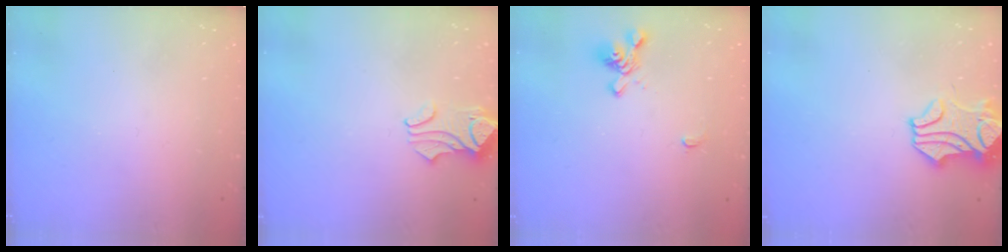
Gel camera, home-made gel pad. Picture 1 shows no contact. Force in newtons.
{"total": 0.9, "press": 0.8, "slide": 0.5}
{"total": 1.2, "press": 0.2, "slide": 1.2}
{"total": 2.3, "press": 1.8, "slide": 1.4}